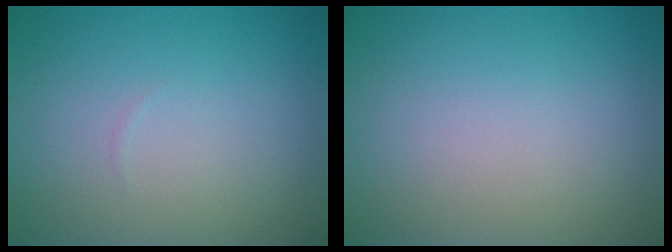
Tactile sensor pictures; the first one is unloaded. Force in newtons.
{"total": 0.0}